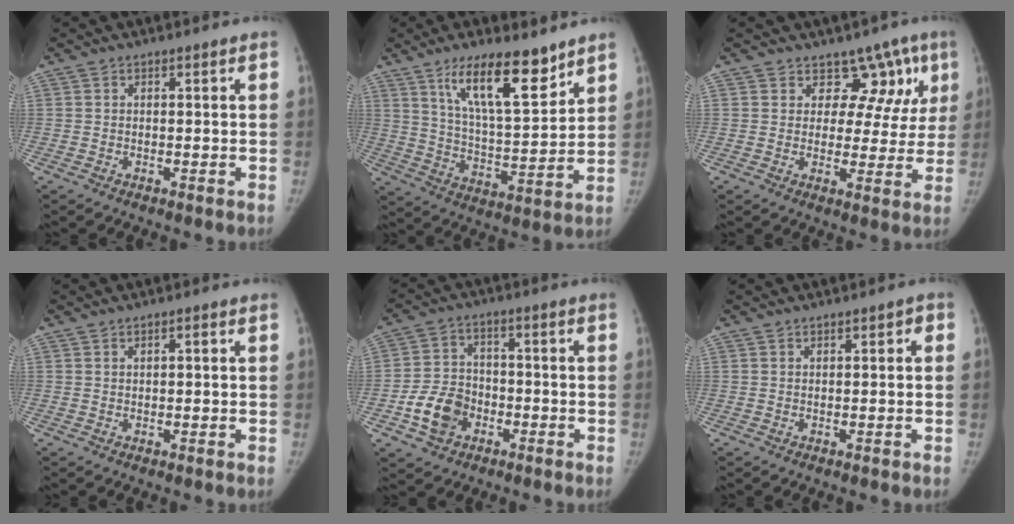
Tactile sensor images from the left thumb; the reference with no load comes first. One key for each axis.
{"total": 14.9, "fx": 9.8, "fy": 4.4, "fz": 10.3, "tx": -0.146, "ty": -0.065, "tz": 0.177}
{"total": 8.9, "fx": 5.8, "fy": 6.5, "fz": 2.0, "tx": 0.031, "ty": -0.025, "tz": 0.055}
{"total": 1.2, "fx": 0.3, "fy": 0.5, "fz": 1.0, "tx": -0.015, "ty": 0.004, "tz": 0.004}
{"total": 9.1, "fx": -3.7, "fy": 7.0, "fz": 4.4, "tx": -0.061, "ty": 0.021, "tz": -0.068}
{"total": 0.9, "fx": 0.1, "fy": 0.5, "fz": 0.7, "tx": 0.000, "ty": 0.004, "tz": -0.005}